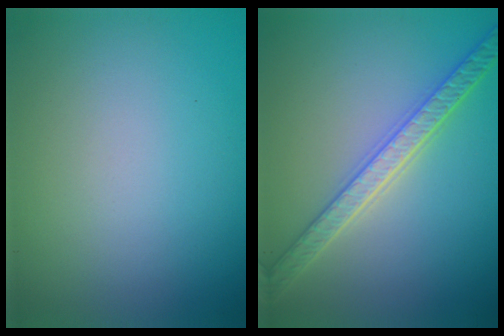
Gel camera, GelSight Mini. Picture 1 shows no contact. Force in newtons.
{"total": 4.1, "press": 3.8, "slide": 1.4}